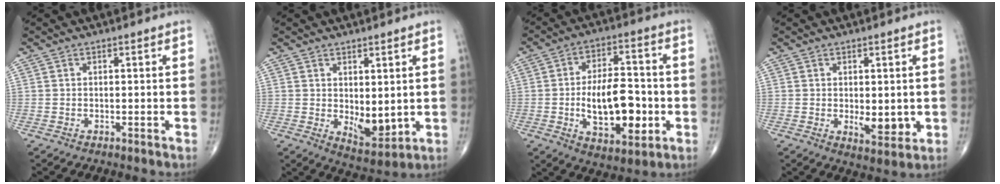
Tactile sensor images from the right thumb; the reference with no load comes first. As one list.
[{"total": 6.7, "force": [0.3, 3.5, 5.7], "torque": [-0.064, -0.018, 0.020]}, {"total": 15.4, "force": [-2.8, 8.0, 12.9], "torque": [-0.181, 0.016, -0.035]}, {"total": 5.7, "force": [-0.3, 2.8, 4.9], "torque": [-0.052, -0.012, 0.004]}]